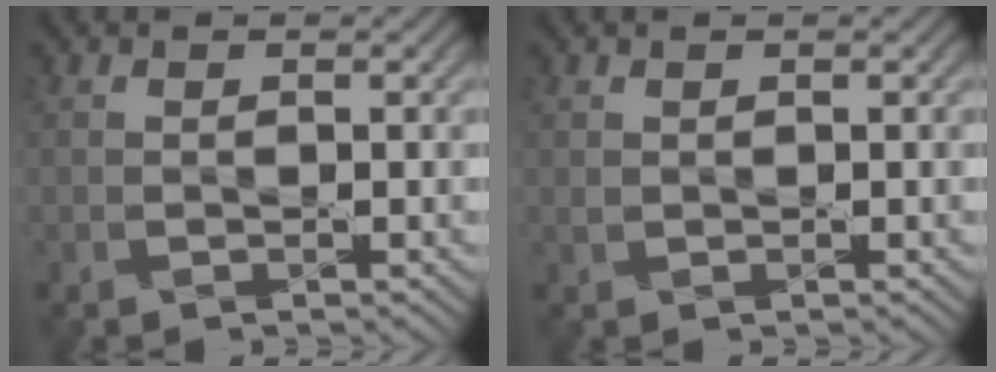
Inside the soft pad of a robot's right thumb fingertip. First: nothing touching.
{"total": 0.6, "force": [0.3, 0.4, 0.3], "torque": [-0.011, 0.003, 0.009]}